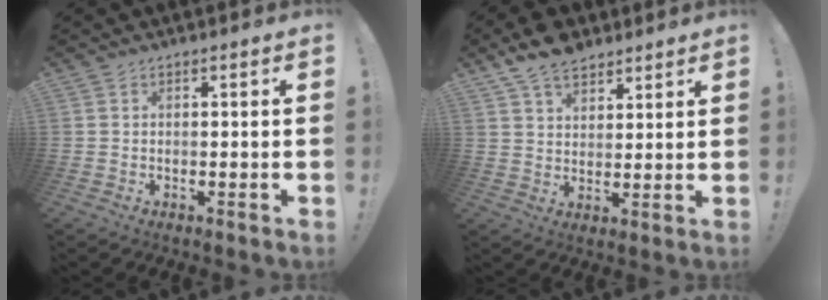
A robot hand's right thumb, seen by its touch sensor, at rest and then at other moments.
{"total": 9.4, "force": [7.2, 4.9, 3.7], "torque": [-0.065, -0.034, 0.138]}